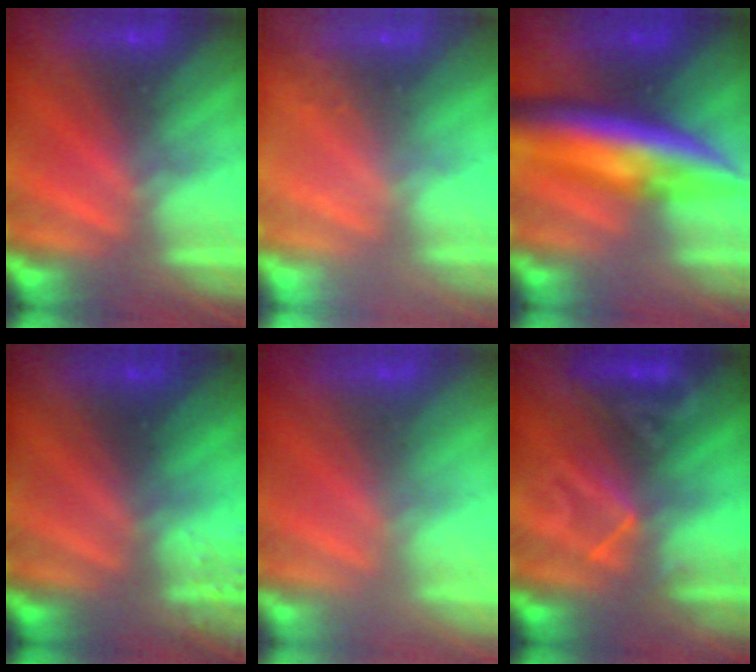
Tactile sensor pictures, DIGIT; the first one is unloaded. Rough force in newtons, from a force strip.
{"total": 2.3}
{"total": 9.0}
{"total": 3.2}
{"total": 2.9}
{"total": 2.6}